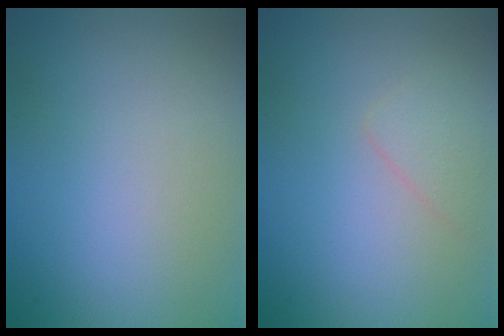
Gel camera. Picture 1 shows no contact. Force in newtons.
{"total": 1.3, "press": 1.3, "slide": 0.1}